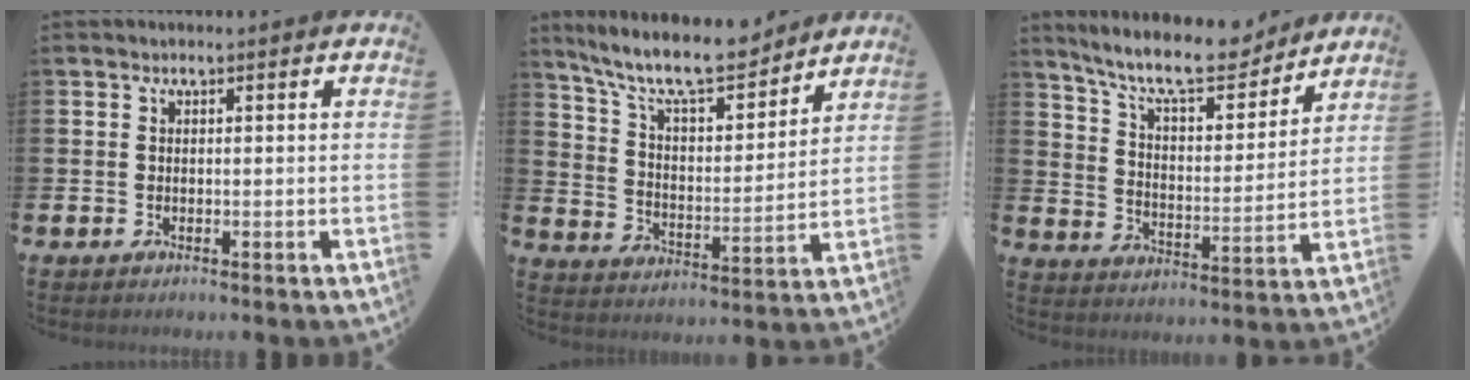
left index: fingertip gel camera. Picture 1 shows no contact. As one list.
[{"total": 11.2, "force": [9.9, 2.6, 4.6], "torque": [-0.116, -0.062, 0.173]}, {"total": 11.2, "force": [9.9, 2.7, 4.5], "torque": [-0.105, -0.062, 0.171]}]